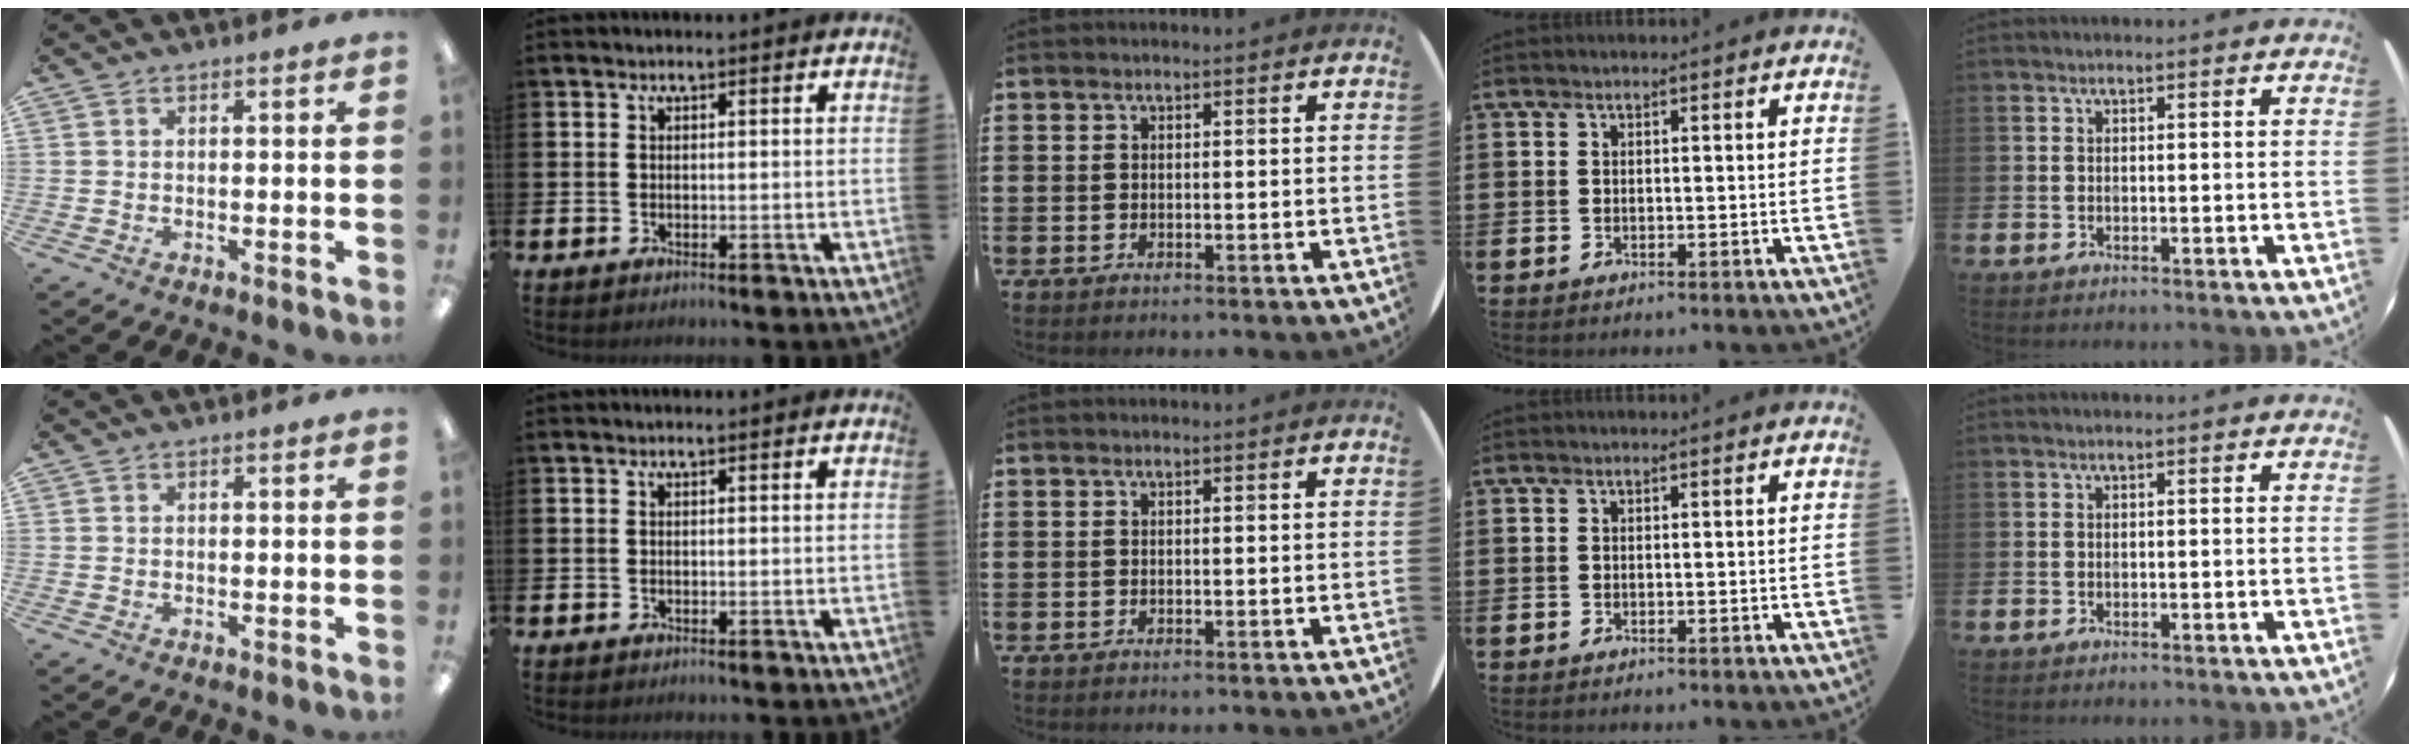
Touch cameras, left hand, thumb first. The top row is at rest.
{}